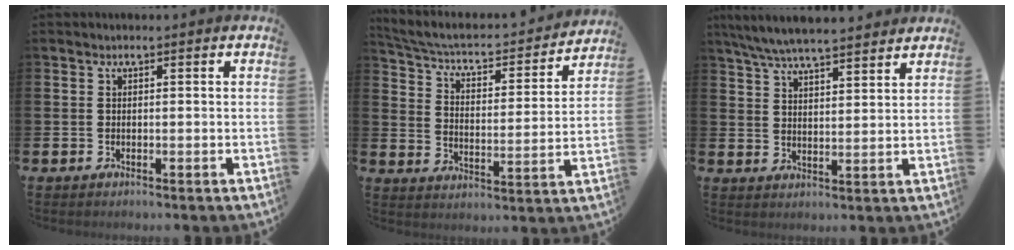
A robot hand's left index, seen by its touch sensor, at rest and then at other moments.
{"total": 5.1, "force": [4.5, 1.7, 1.8], "torque": [-0.062, -0.038, 0.066]}
{"total": 6.8, "force": [6.5, 0.6, 1.9], "torque": [-0.062, -0.026, 0.120]}